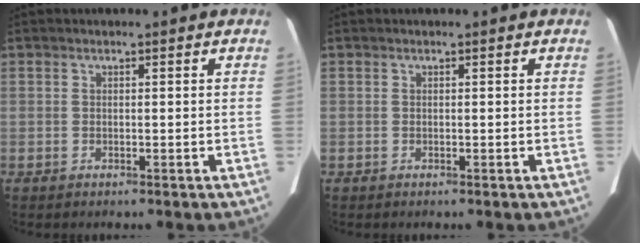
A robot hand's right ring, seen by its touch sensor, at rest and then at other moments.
{"total": 0.0}